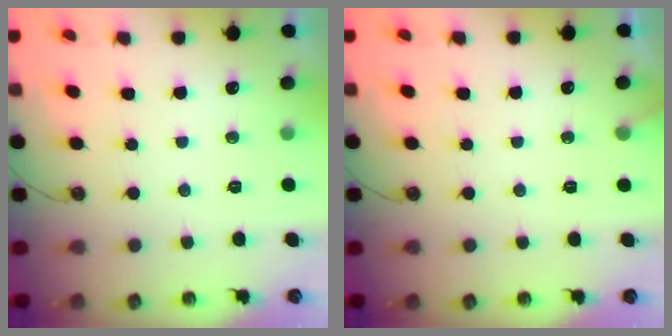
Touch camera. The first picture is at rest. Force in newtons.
{"total": 2.6, "press": 2.6, "slide": 0.3}